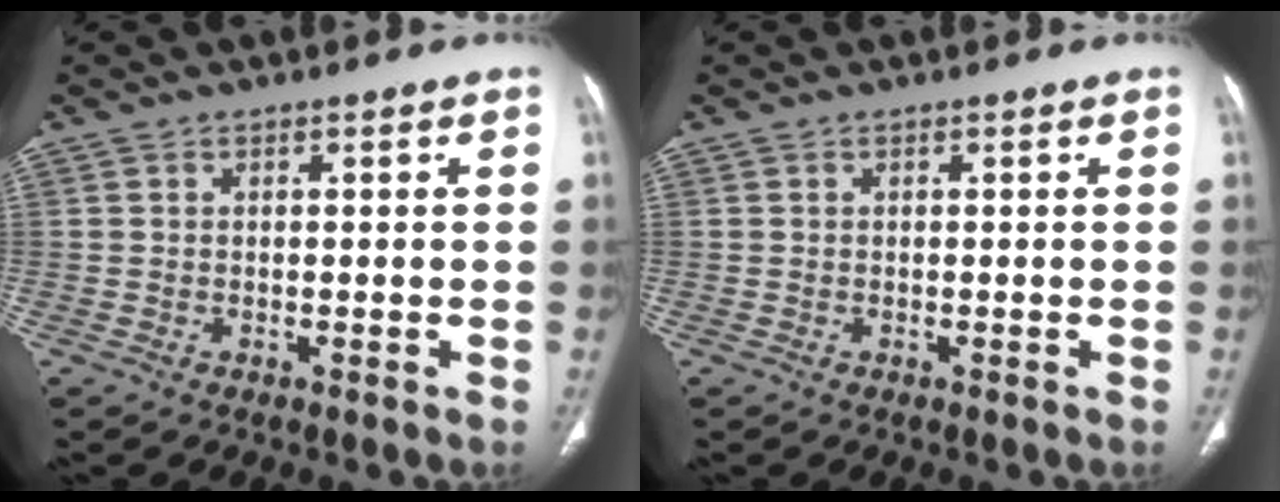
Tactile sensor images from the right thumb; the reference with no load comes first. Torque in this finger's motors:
{"motor_torque": [0.02, 0.02, -0.06, 0.02, 0.00]}